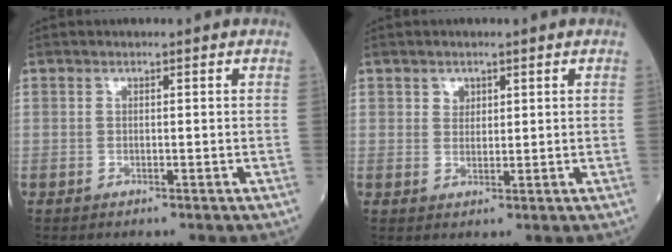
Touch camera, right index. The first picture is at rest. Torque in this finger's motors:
{"motor_torque": [-0.04, 0.03, 0.02, 0.01]}